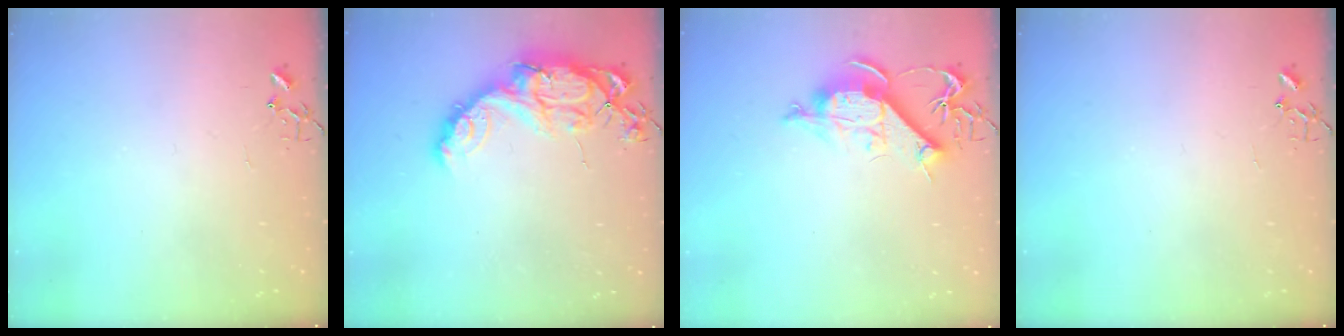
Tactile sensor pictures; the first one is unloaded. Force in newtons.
{"total": 15.5, "press": 15.4, "slide": 1.0}
{"total": 10.4, "press": 10.3, "slide": 0.8}
{"total": 0.0}